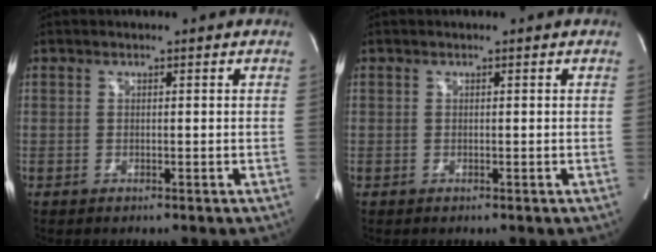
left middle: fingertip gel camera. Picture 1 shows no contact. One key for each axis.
{"total": 0.0}